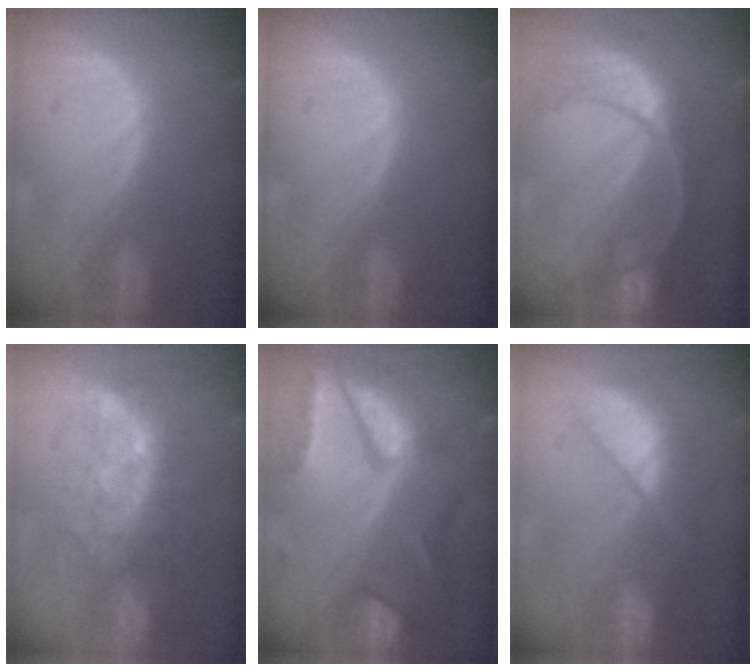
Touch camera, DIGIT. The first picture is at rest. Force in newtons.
{"total": 0.0}
{"total": 10.8, "press": 9.3, "slide": 5.6}
{"total": 8.7, "press": 7.5, "slide": 4.3}
{"total": 10.4, "press": 8.8, "slide": 5.5}
{"total": 7.9, "press": 7.9, "slide": 0.5}